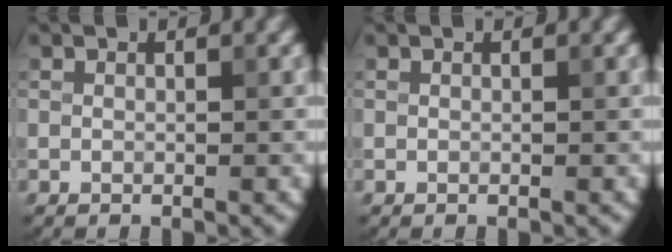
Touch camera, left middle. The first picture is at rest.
{"total": 0.0}